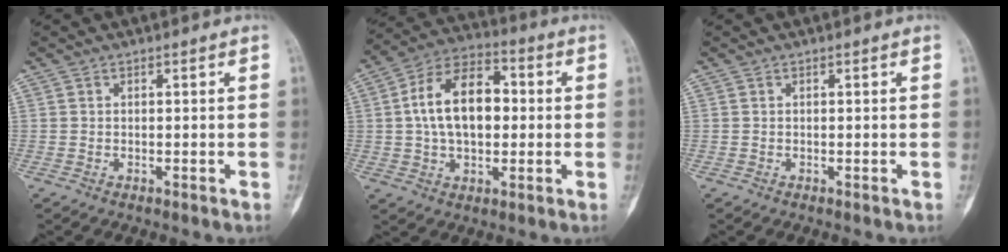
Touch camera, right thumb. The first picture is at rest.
{"total": 14.9, "force": [1.1, 9.1, 11.8], "torque": [-0.182, 0.025, 0.011]}
{"total": 0.0}